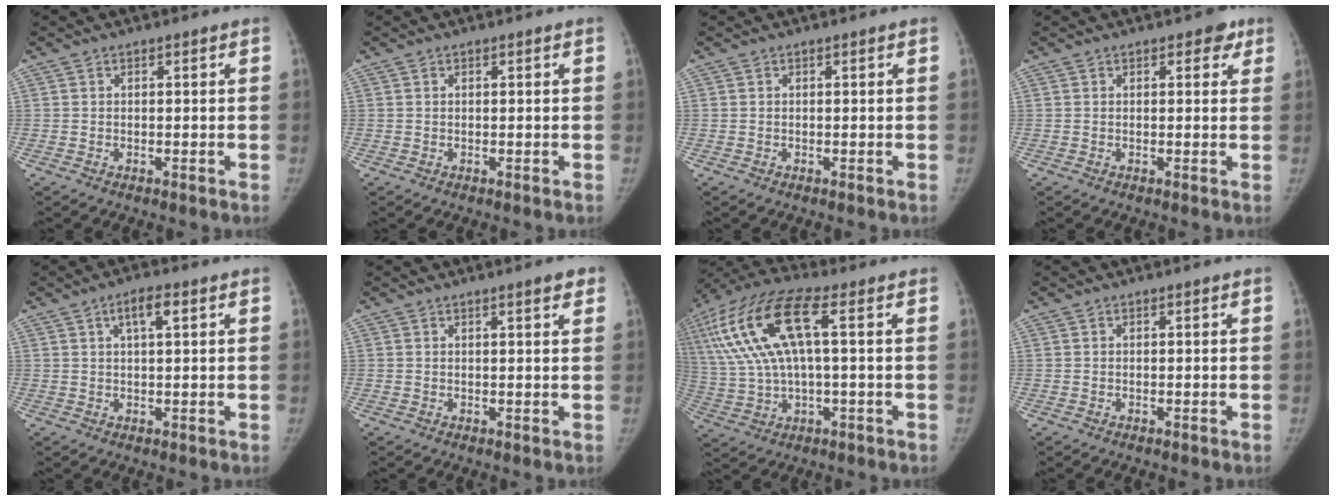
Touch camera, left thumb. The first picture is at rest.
{"total": 0.0}
{"total": 0.0}
{"total": 2.6, "force": [1.3, 1.6, 1.5], "torque": [0.004, -0.001, 0.010]}
{"total": 4.3, "force": [1.8, 1.3, 3.7], "torque": [-0.062, 0.005, 0.030]}
{"total": 2.7, "force": [1.7, 0.5, 2.1], "torque": [-0.022, -0.005, 0.019]}
{"total": 18.7, "force": [4.3, 6.5, 17.0], "torque": [-0.385, 0.032, 0.082]}
{"total": 0.0}